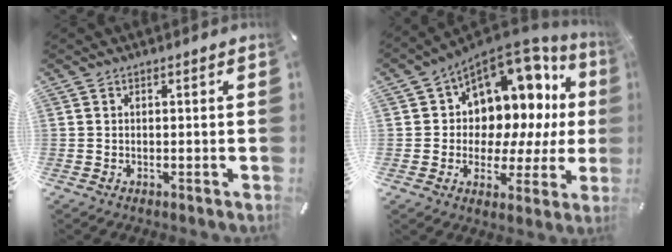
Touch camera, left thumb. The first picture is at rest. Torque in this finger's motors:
{"motor_torque": [2.52, 2.49, 0.70, 0.18, 0.13]}